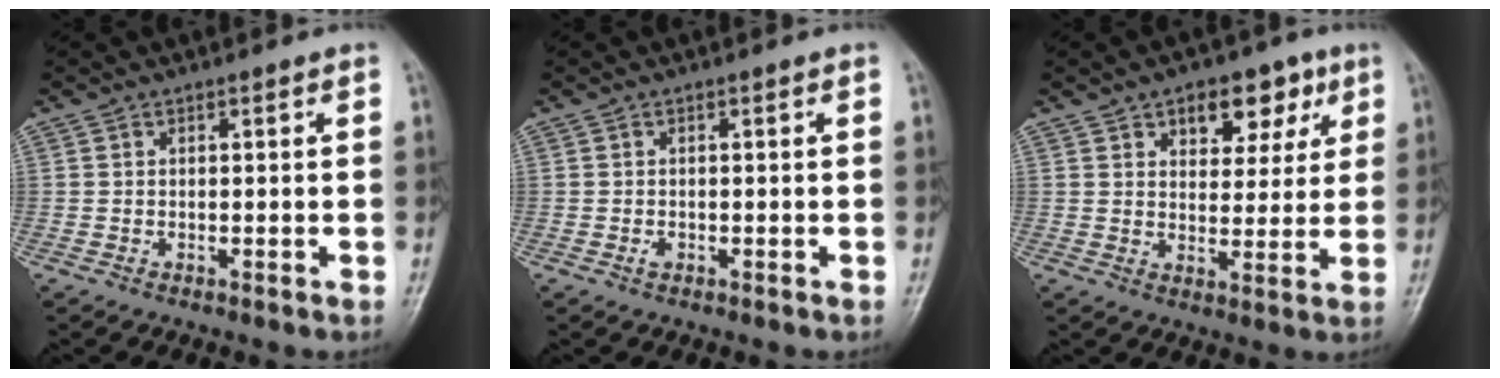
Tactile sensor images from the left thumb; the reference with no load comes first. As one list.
[{"total": 0.8, "force": [-0.3, 0.5, 0.5], "torque": [-0.008, 0.001, -0.005]}, {"total": 9.4, "force": [4.8, 5.8, 5.7], "torque": [-0.037, -0.016, 0.064]}]